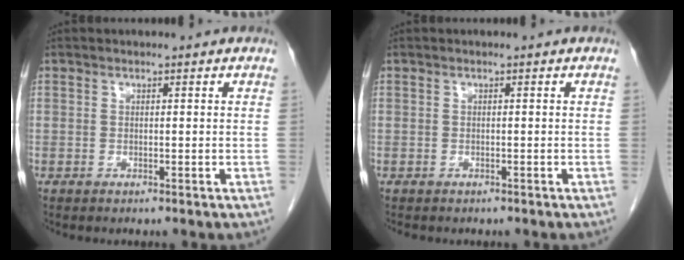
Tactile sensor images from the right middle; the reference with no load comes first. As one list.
[{"total": 0.0}]